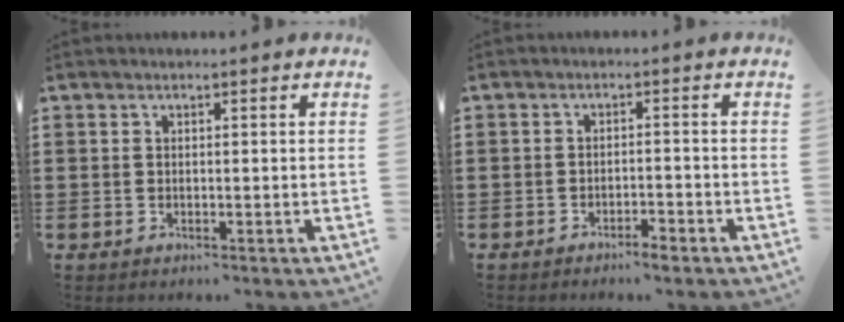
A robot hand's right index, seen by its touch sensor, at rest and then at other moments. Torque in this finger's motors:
{"motor_torque": [-0.16, 0.07, -0.70, -0.21]}